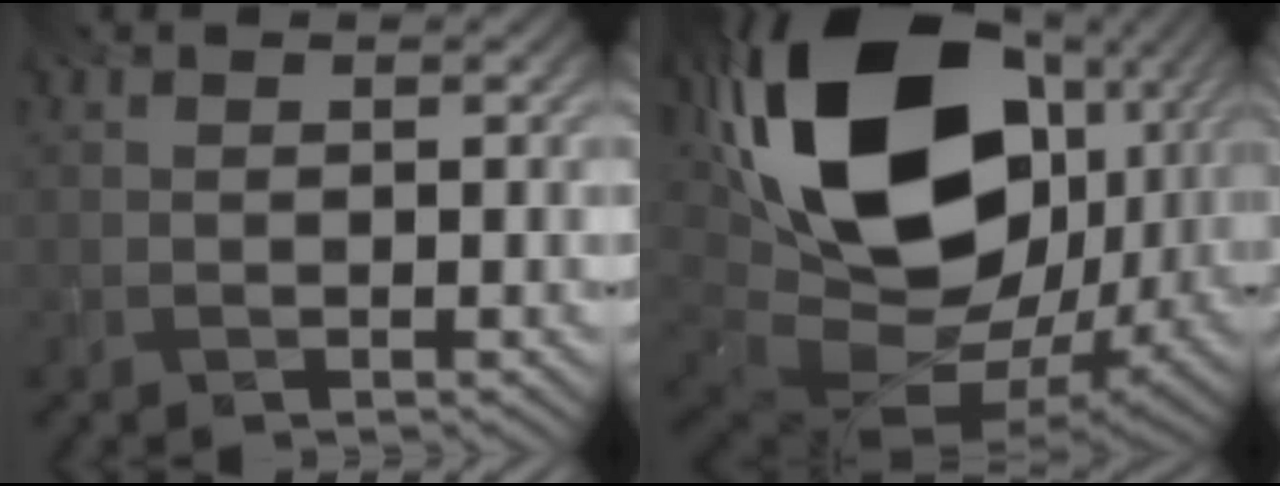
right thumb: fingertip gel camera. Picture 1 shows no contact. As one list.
[{"total": 22.5, "force": [5.5, 14.8, 16.0], "torque": [-0.377, -0.004, 0.101]}]